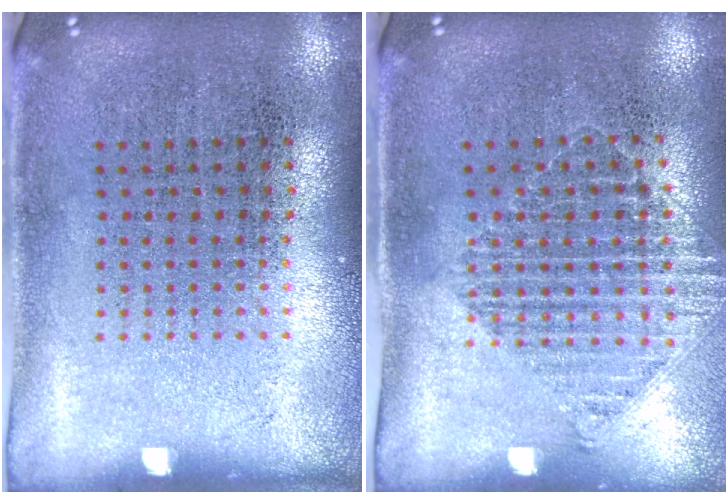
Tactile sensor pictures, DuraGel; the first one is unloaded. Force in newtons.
{"total": 1.3, "press": 1.2, "slide": 0.5}